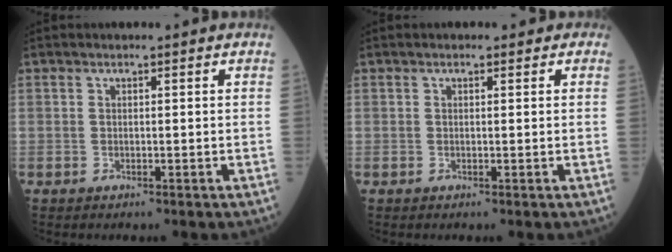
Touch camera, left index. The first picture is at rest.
{"total": 0.8, "force": [0.4, 0.5, 0.4], "torque": [-0.004, 0.000, 0.000]}